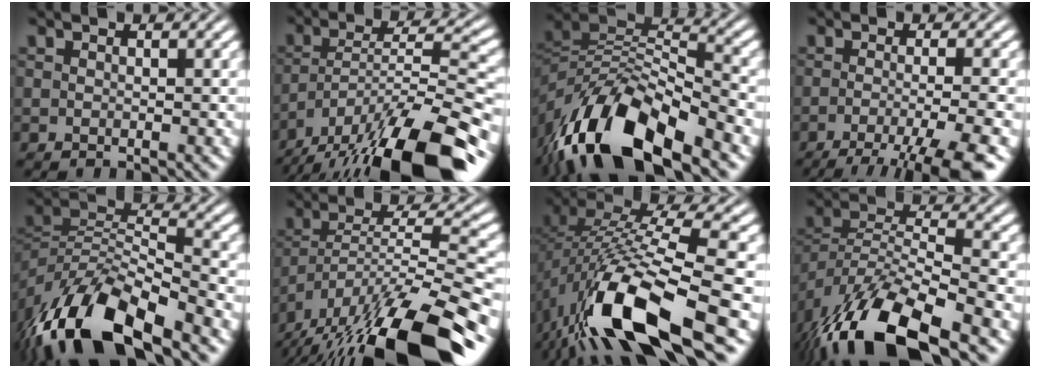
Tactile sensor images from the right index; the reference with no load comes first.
{"total": 10.0, "force": [-5.5, 3.1, 7.7], "torque": [-0.113, -0.020, -0.073]}
{"total": 12.3, "force": [-3.7, 7.2, 9.3], "torque": [-0.175, -0.038, -0.049]}
{"total": 8.2, "force": [-5.3, 2.2, 5.9], "torque": [-0.073, -0.024, -0.070]}
{"total": 11.0, "force": [-4.9, 5.8, 7.9], "torque": [-0.149, -0.040, -0.063]}
{"total": 11.2, "force": [-6.1, 4.5, 8.3], "torque": [-0.141, -0.031, -0.079]}
{"total": 10.7, "force": [-3.3, 4.0, 9.3], "torque": [-0.183, -0.028, -0.036]}
{"total": 10.0, "force": [-4.9, 5.2, 7.1], "torque": [-0.145, -0.036, -0.064]}